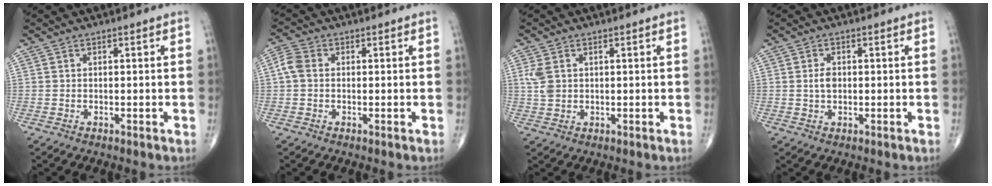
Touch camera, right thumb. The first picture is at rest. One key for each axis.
{"total": 3.5, "fx": 0.1, "fy": 2.6, "fz": 2.3, "tx": -0.053, "ty": 0.011, "tz": -0.005}
{"total": 3.7, "fx": 1.0, "fy": 2.6, "fz": 2.5, "tx": -0.057, "ty": 0.000, "tz": 0.023}
{"total": 3.2, "fx": 0.1, "fy": 2.0, "fz": 2.5, "tx": -0.047, "ty": 0.001, "tz": 0.002}